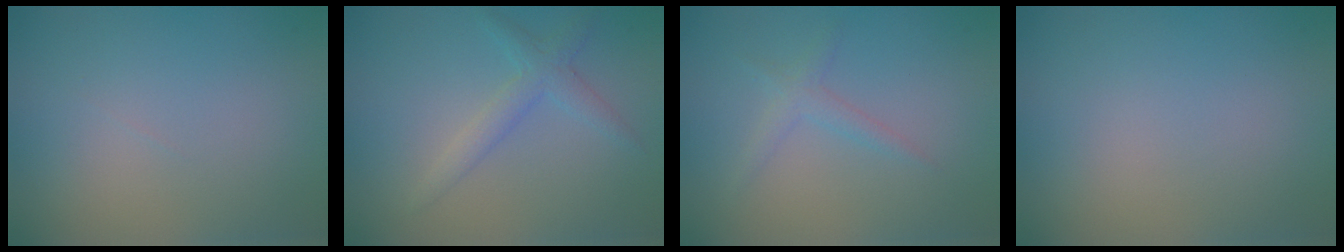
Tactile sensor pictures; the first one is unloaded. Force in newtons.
{"total": 2.1, "press": 2.1, "slide": 0.1}
{"total": 1.3, "press": 1.3, "slide": 0.1}
{"total": 0.0}